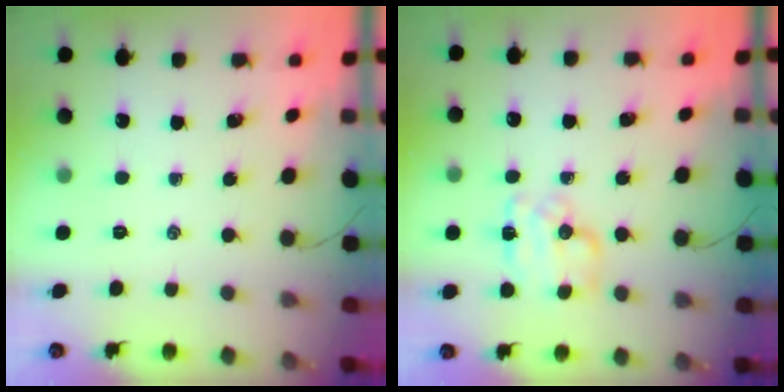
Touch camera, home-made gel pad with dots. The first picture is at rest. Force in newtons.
{"total": 9.7, "press": 9.7, "slide": 0.2}